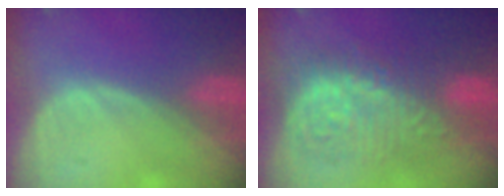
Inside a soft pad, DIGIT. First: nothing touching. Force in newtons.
{"total": 10.7, "press": 10.6, "slide": 0.7}